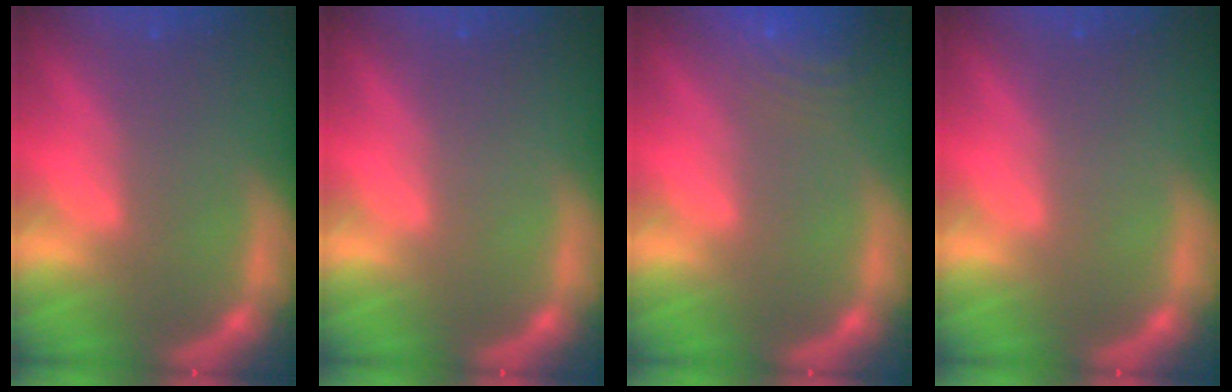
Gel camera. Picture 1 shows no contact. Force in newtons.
{"total": 0.0}
{"total": 8.0}
{"total": 0.0}